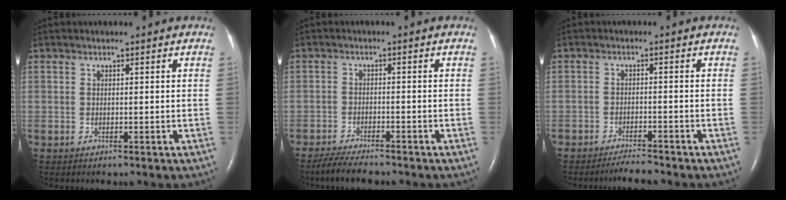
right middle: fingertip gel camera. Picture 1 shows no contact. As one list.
[{"total": 5.9, "force": [-5.2, 0.7, 2.8], "torque": [-0.053, -0.018, -0.089]}, {"total": 2.9, "force": [-2.8, 0.0, 0.8], "torque": [-0.019, -0.012, -0.046]}]